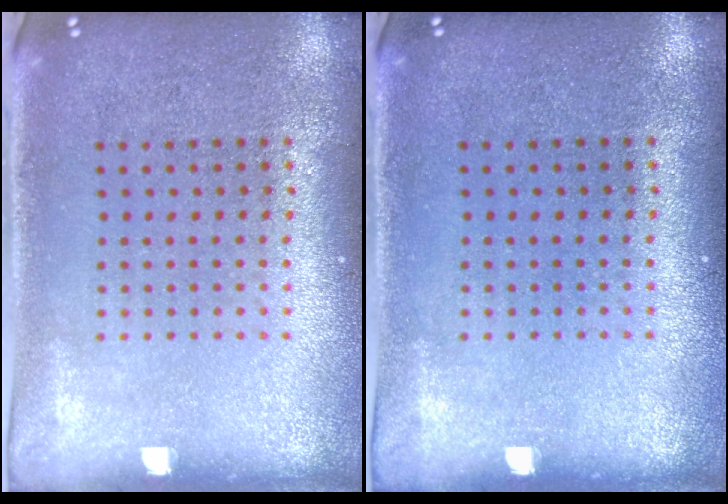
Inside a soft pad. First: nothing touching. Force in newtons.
{"total": 0.0}